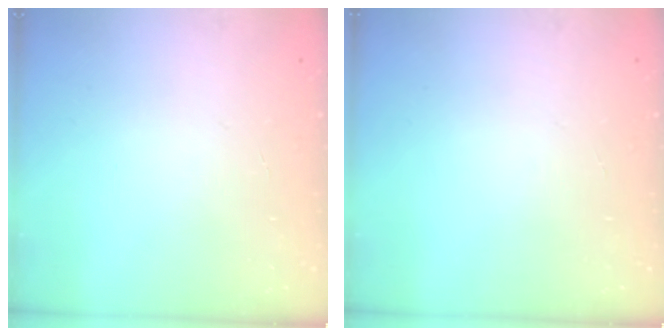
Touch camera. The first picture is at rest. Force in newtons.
{"total": 0.0}